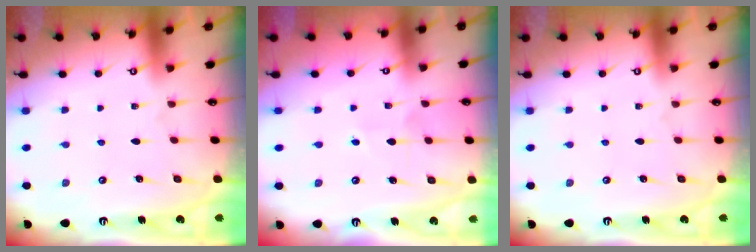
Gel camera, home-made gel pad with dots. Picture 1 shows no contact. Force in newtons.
{"total": 3.7, "press": 3.6, "slide": 0.5}
{"total": 0.0}